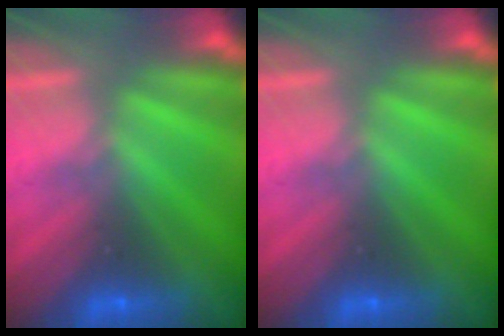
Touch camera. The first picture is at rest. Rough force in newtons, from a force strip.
{"total": 0.0}